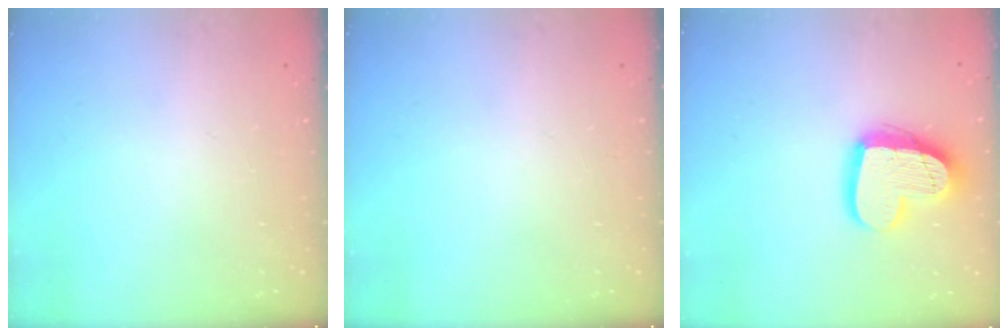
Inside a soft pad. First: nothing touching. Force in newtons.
{"total": 0.0}
{"total": 17.8, "press": 17.7, "slide": 1.4}